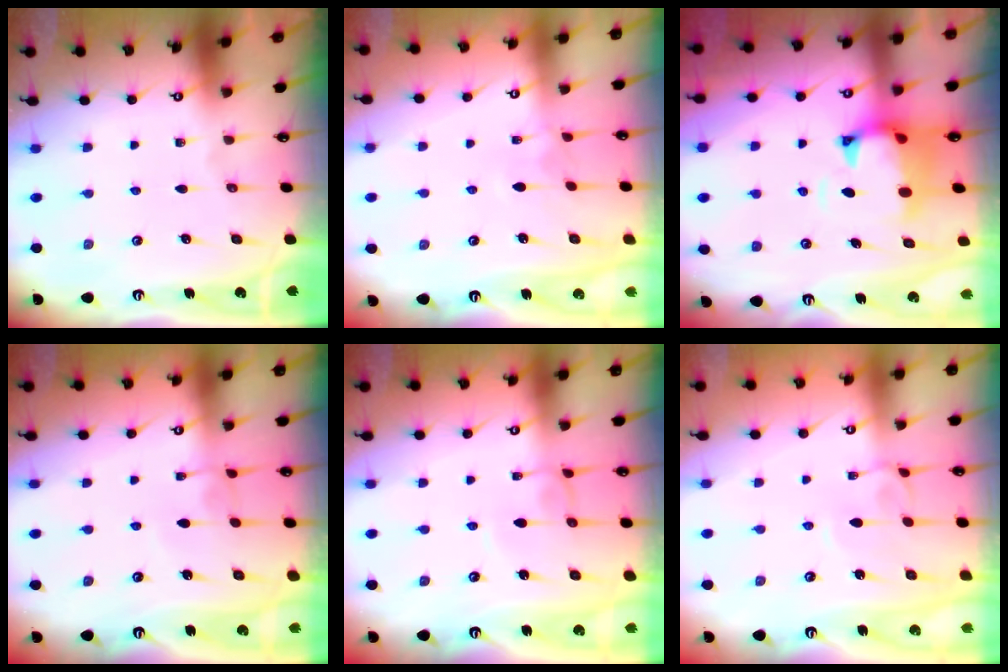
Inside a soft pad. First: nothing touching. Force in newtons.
{"total": 3.4, "press": 3.4, "slide": 0.2}
{"total": 1.5, "press": 1.1, "slide": 1.1}
{"total": 1.6, "press": 1.5, "slide": 0.2}
{"total": 1.5, "press": 1.4, "slide": 0.3}
{"total": 3.7, "press": 3.7, "slide": 0.2}